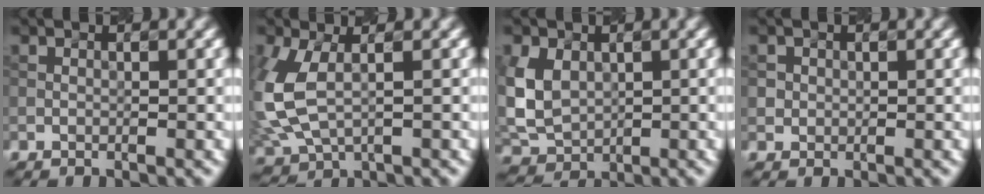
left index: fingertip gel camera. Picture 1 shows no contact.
{"total": 6.3, "force": [-0.1, 3.8, 5.0], "torque": [-0.126, -0.004, 0.005]}
{"total": 4.6, "force": [0.2, 3.6, 2.9], "torque": [-0.063, -0.001, 0.012]}
{"total": 0.9, "force": [-0.2, 0.9, 0.0], "torque": [0.011, -0.006, 0.006]}